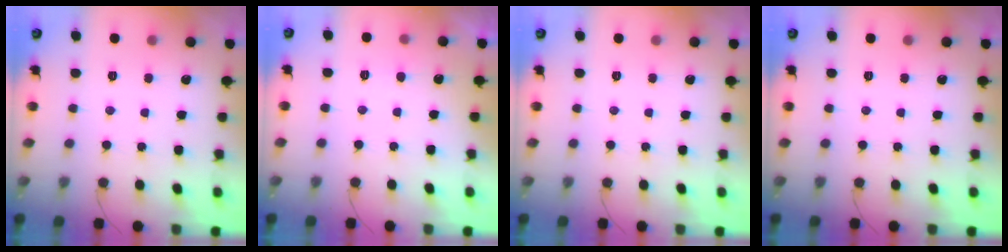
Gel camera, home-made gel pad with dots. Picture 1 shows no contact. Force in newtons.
{"total": 3.3, "press": 3.3, "slide": 0.2}
{"total": 0.0}
{"total": 0.0}